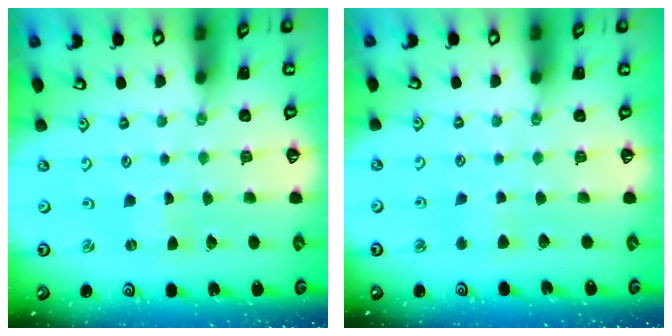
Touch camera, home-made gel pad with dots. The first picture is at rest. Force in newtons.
{"total": 3.4, "press": 3.3, "slide": 0.7}